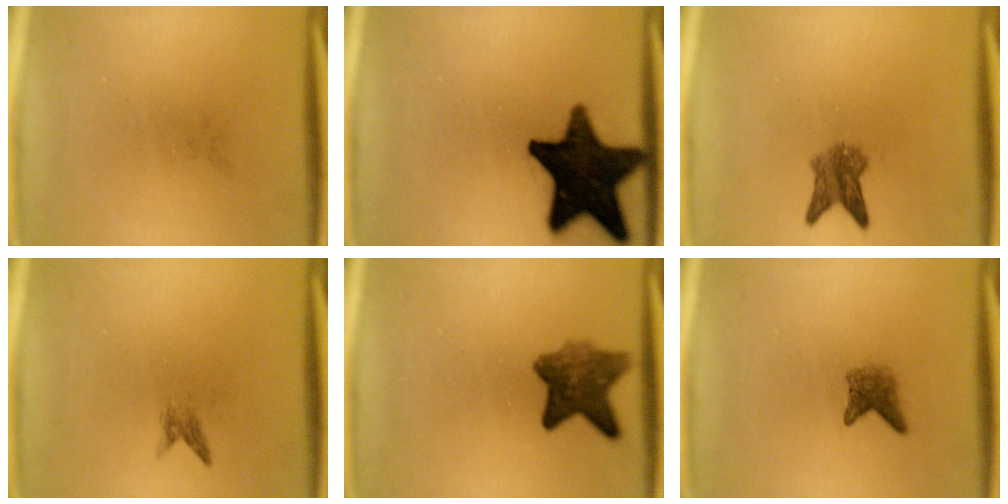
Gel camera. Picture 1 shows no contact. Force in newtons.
{"total": 18.5}
{"total": 4.0}
{"total": 0.9}
{"total": 6.9}
{"total": 2.4}